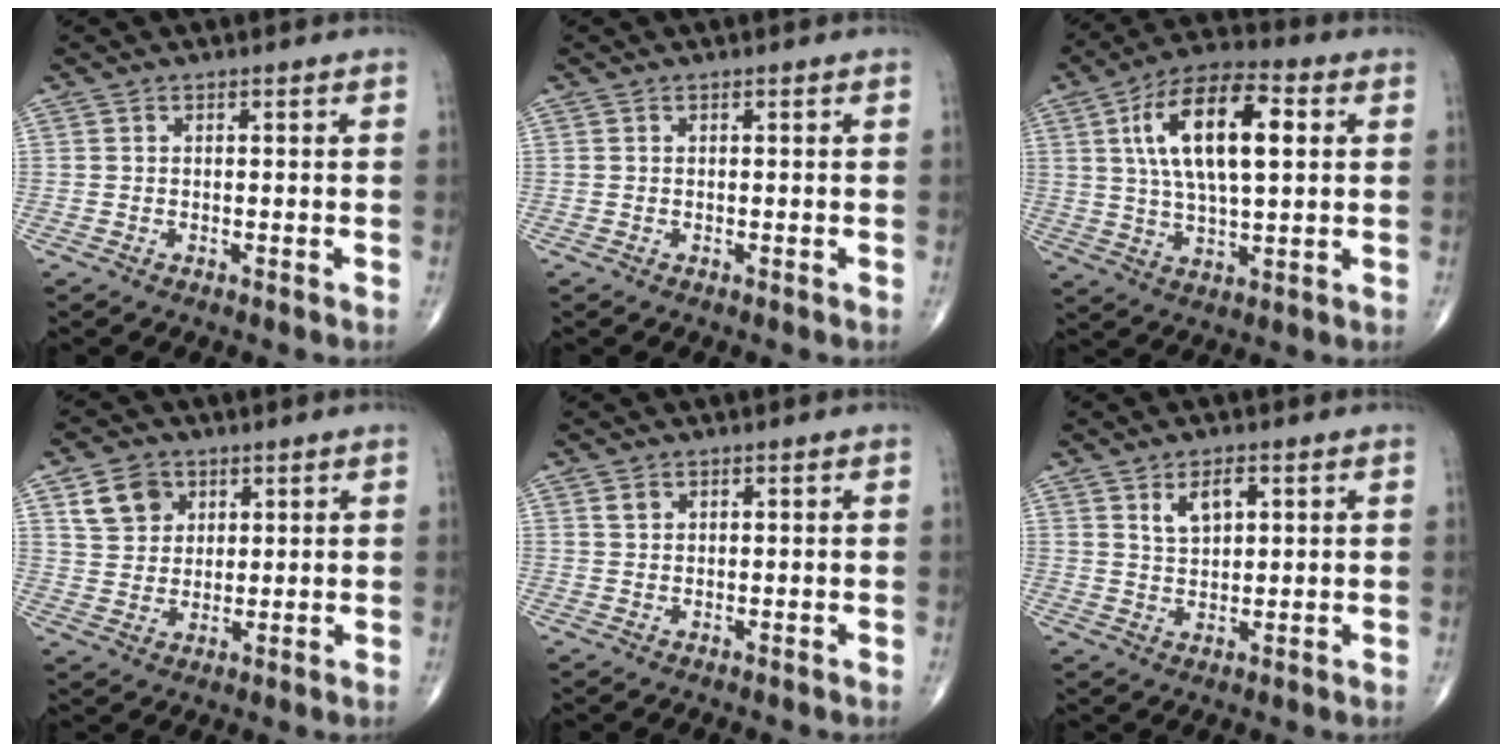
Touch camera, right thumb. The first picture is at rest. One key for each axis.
{"total": 0.0}
{"total": 17.0, "fx": 4.2, "fy": 7.1, "fz": 14.8, "tx": -0.257, "ty": 0.008, "tz": 0.069}
{"total": 7.3, "fx": 3.5, "fy": 5.7, "fz": 3.0, "tx": -0.030, "ty": -0.013, "tz": 0.066}
{"total": 1.3, "fx": 0.8, "fy": 0.9, "fz": 0.5, "tx": -0.003, "ty": -0.002, "tz": 0.015}
{"total": 4.8, "fx": 2.2, "fy": 2.5, "fz": 3.5, "tx": -0.053, "ty": -0.011, "tz": 0.042}